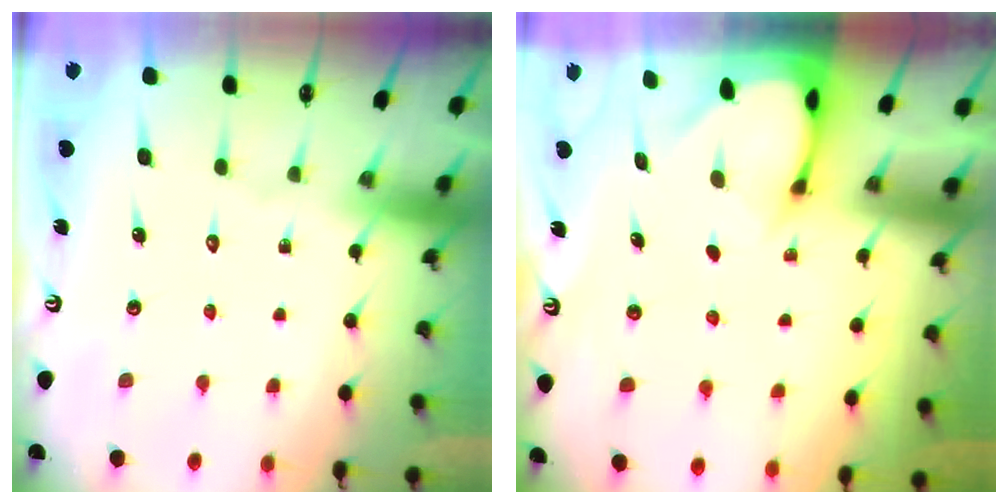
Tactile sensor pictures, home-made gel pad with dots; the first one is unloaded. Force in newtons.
{"total": 2.1, "press": 2.1, "slide": 0.1}